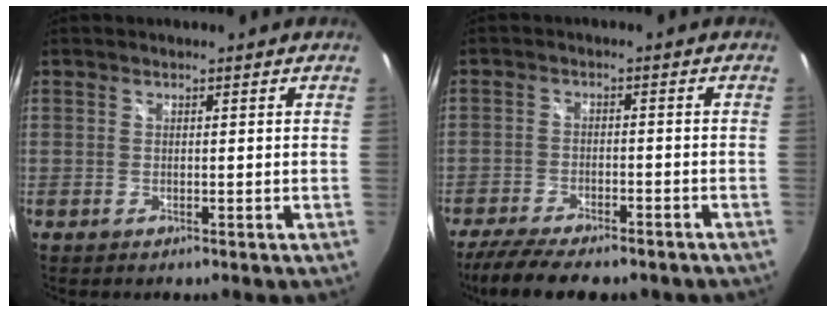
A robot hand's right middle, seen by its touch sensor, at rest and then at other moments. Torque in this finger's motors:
{"motor_torque": [1.06, -1.08, 0.20, 0.06]}